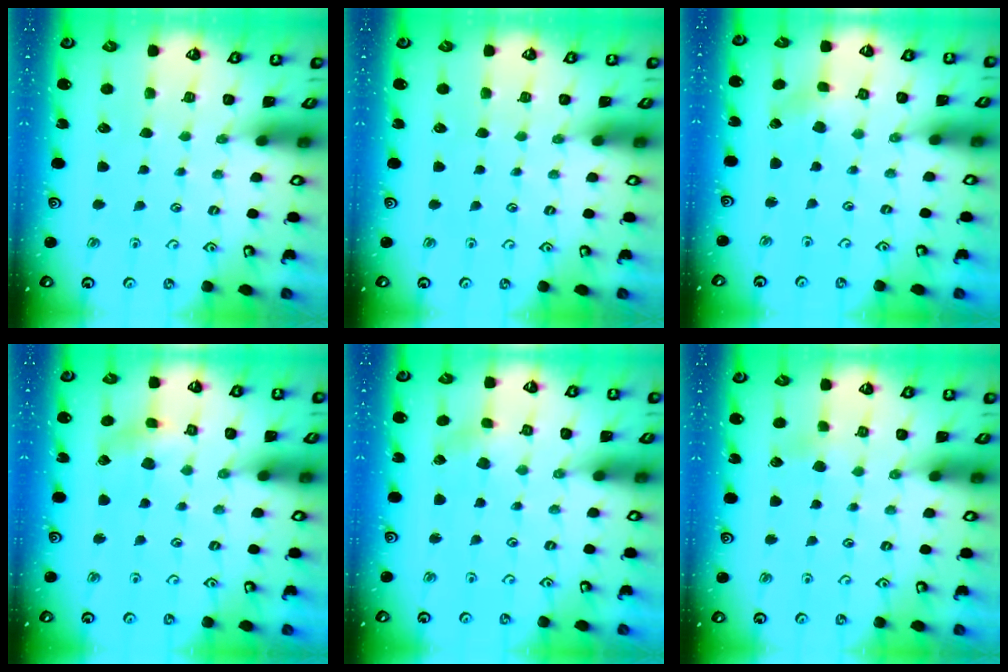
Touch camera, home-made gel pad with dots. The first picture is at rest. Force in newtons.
{"total": 0.0}
{"total": 0.9, "press": 0.9, "slide": 0.2}
{"total": 3.9, "press": 3.8, "slide": 0.4}
{"total": 2.1, "press": 2.0, "slide": 0.3}
{"total": 2.1, "press": 2.0, "slide": 0.6}